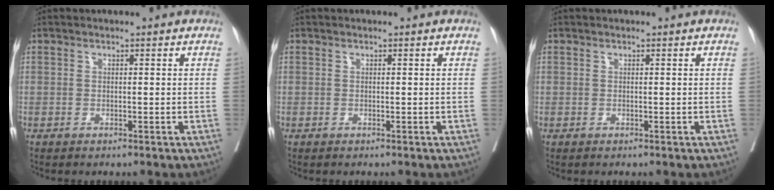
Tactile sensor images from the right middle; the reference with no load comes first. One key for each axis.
{"total": 0.0}
{"total": 0.0}